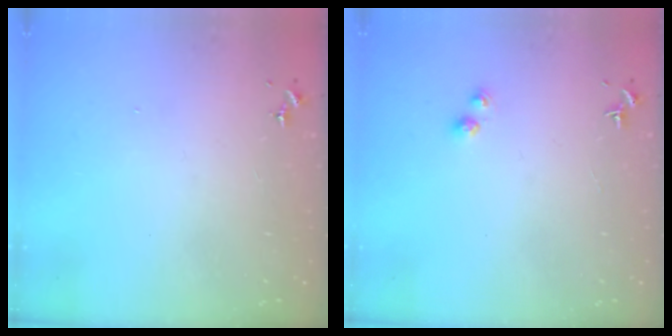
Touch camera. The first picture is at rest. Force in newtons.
{"total": 2.7, "press": 2.7, "slide": 0.3}